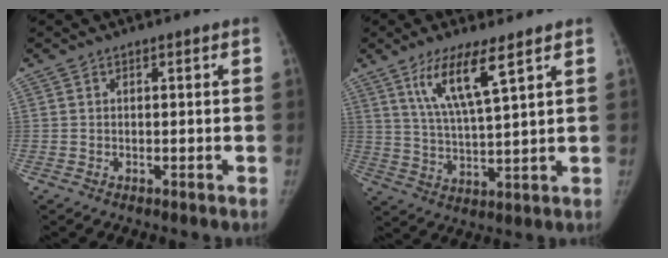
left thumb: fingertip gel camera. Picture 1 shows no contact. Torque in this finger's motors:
{"motor_torque": [0.19, 0.09, 1.02, -0.56, 0.11]}